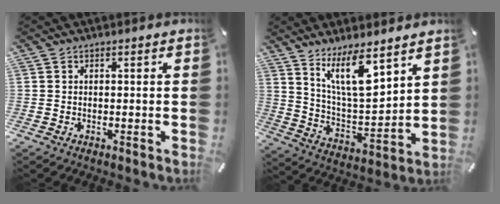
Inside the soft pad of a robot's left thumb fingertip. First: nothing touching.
{"total": 13.6, "force": [9.6, 4.3, 8.7], "torque": [-0.162, -0.050, 0.171]}